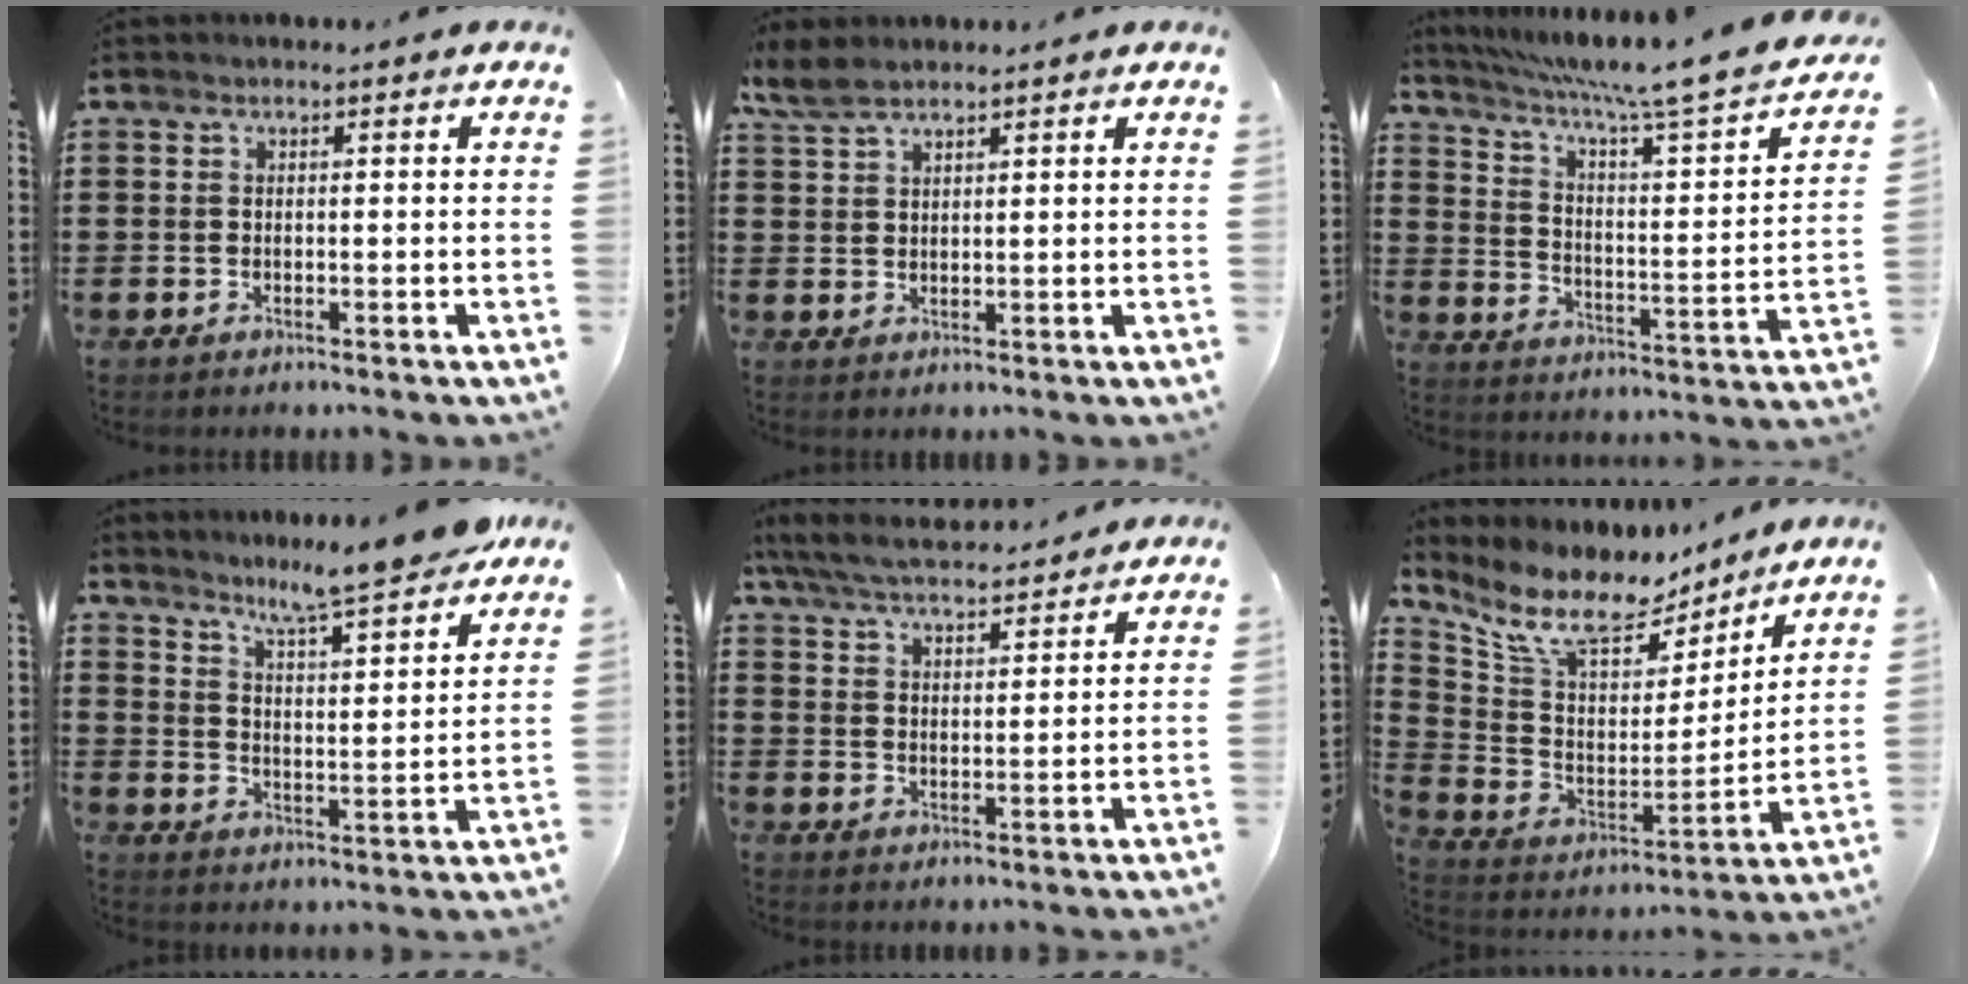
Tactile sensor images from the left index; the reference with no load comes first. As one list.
[{"total": 3.7, "force": [3.0, 1.0, 1.7], "torque": [-0.043, 0.001, 0.057]}, {"total": 6.6, "force": [5.5, -0.6, 3.7], "torque": [-0.096, -0.050, 0.082]}, {"total": 7.0, "force": [6.6, -1.0, 2.1], "torque": [-0.058, -0.048, 0.109]}, {"total": 5.7, "force": [5.4, 0.8, 1.7], "torque": [-0.055, -0.022, 0.096]}, {"total": 10.1, "force": [7.7, 4.2, 4.9], "torque": [-0.127, -0.049, 0.134]}]